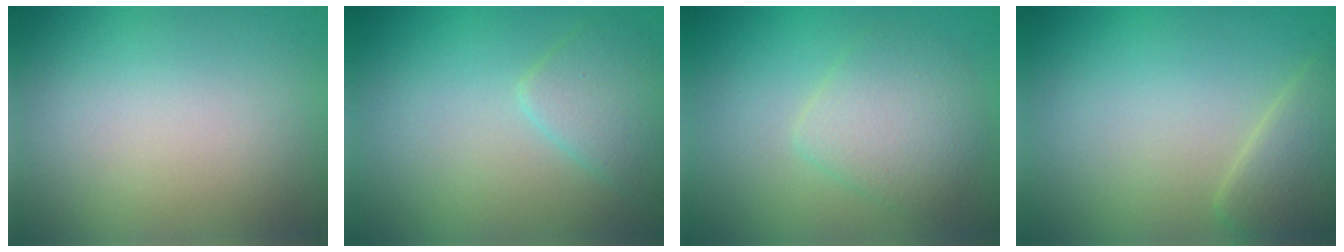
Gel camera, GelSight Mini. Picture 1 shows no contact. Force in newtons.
{"total": 2.6, "press": 2.6, "slide": 0.1}
{"total": 3.5, "press": 3.5, "slide": 0.1}
{"total": 2.7, "press": 2.6, "slide": 0.2}